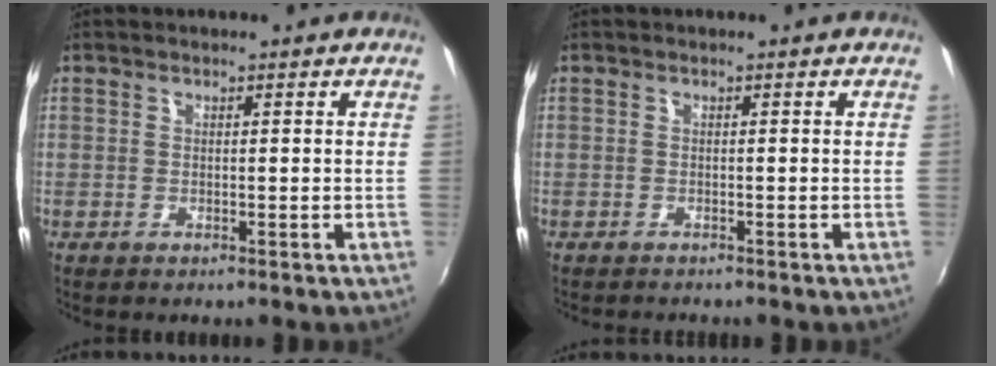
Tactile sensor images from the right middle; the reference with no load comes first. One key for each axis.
{"total": 1.5, "fx": -1.5, "fy": 0.2, "fz": 0.4, "tx": -0.014, "ty": -0.009, "tz": -0.024}